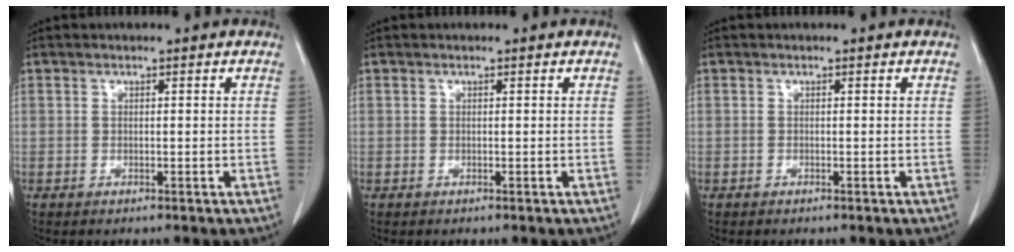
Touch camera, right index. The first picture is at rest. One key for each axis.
{"total": 0.0}
{"total": 0.0}